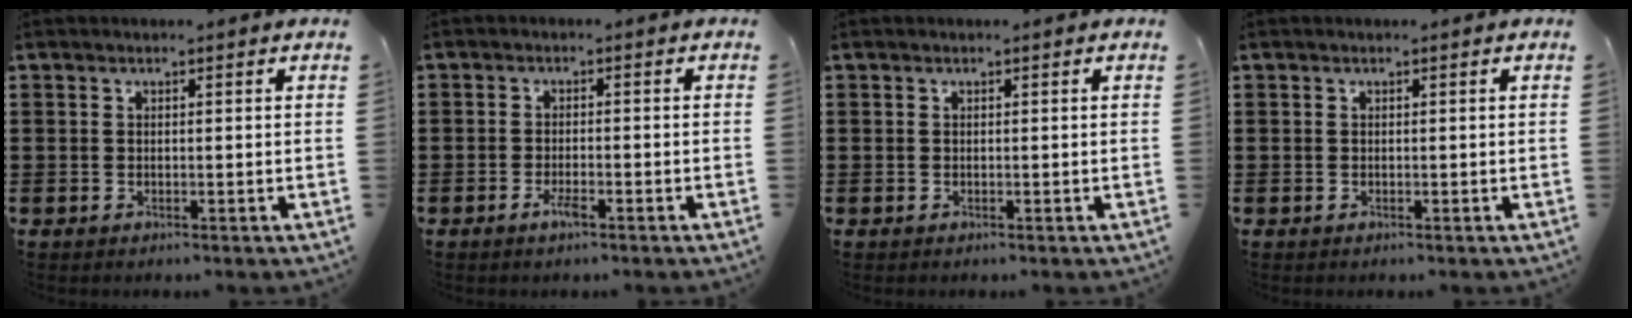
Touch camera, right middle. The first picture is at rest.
{"total": 2.2, "force": [-1.4, 0.5, 1.6], "torque": [-0.043, -0.007, -0.029]}
{"total": 0.0}
{"total": 0.0}